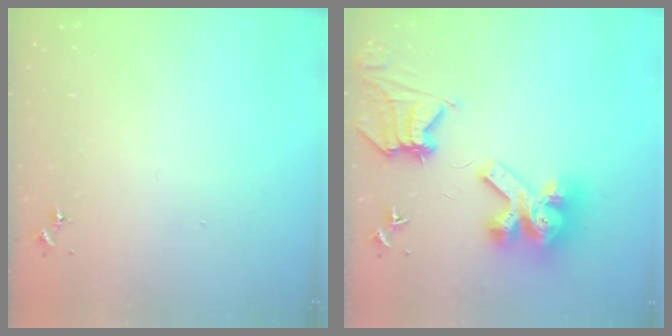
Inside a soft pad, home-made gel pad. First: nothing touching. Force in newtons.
{"total": 16.5, "press": 16.4, "slide": 2.2}